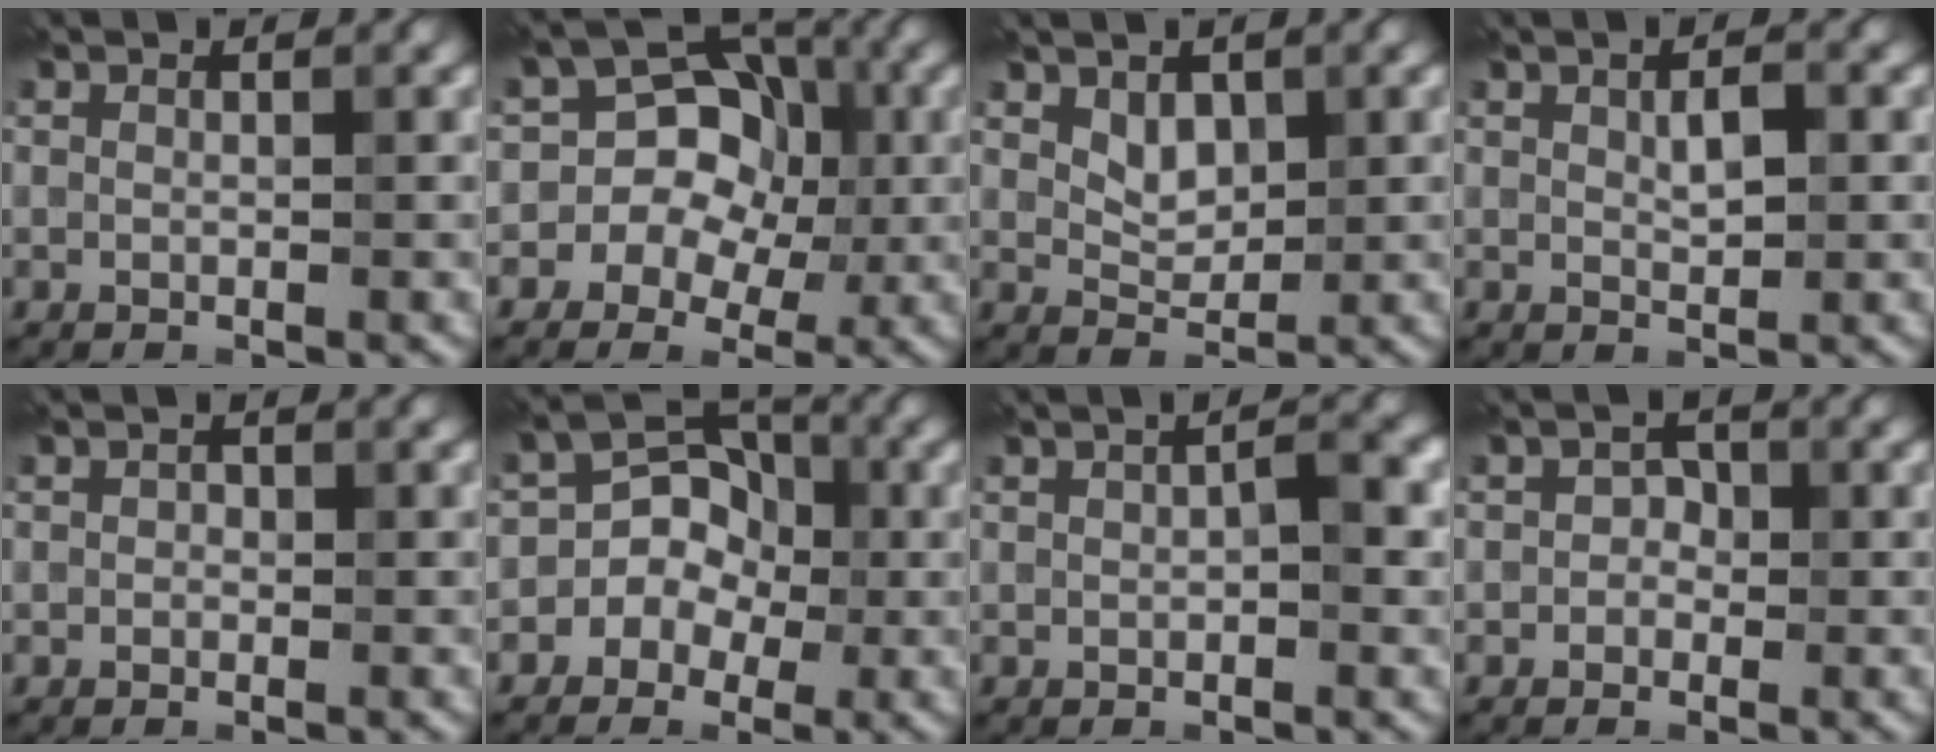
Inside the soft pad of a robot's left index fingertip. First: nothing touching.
{"total": 8.4, "force": [-0.7, 7.5, 3.8], "torque": [-0.026, 0.051, -0.046]}
{"total": 1.9, "force": [1.1, 1.3, 0.9], "torque": [-0.018, -0.001, 0.024]}
{"total": 1.8, "force": [0.5, 0.8, 1.6], "torque": [-0.029, 0.006, 0.011]}
{"total": 0.6, "force": [-0.2, 0.6, 0.2], "torque": [0.000, 0.002, -0.003]}
{"total": 6.4, "force": [-1.1, 5.8, 2.5], "torque": [-0.008, 0.043, -0.047]}
{"total": 2.7, "force": [0.1, 0.9, 2.5], "torque": [-0.034, 0.005, 0.000]}
{"total": 1.4, "force": [-0.4, 1.3, 0.5], "torque": [0.011, 0.006, -0.016]}